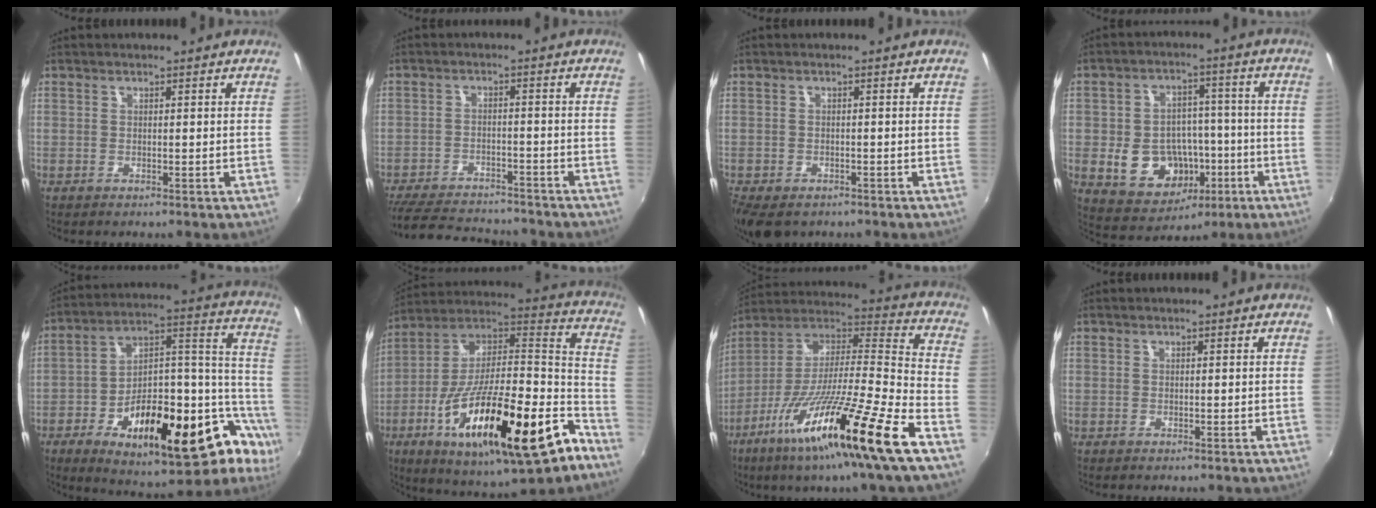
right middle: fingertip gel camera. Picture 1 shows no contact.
{"total": 15.3, "force": [-13.5, 4.9, 5.4], "torque": [-0.136, 0.000, -0.201]}
{"total": 8.1, "force": [-5.6, 4.2, 4.2], "torque": [-0.105, -0.033, -0.094]}
{"total": 13.8, "force": [-4.4, 10.7, 7.6], "torque": [-0.168, 0.014, -0.047]}
{"total": 29.1, "force": [-13.7, 11.6, 22.9], "torque": [-0.329, 0.021, -0.203]}
{"total": 32.1, "force": [-15.3, 9.5, 26.6], "torque": [-0.418, -0.018, -0.245]}
{"total": 25.3, "force": [-14.2, -0.4, 21.0], "torque": [-0.344, -0.045, -0.251]}
{"total": 0.0}